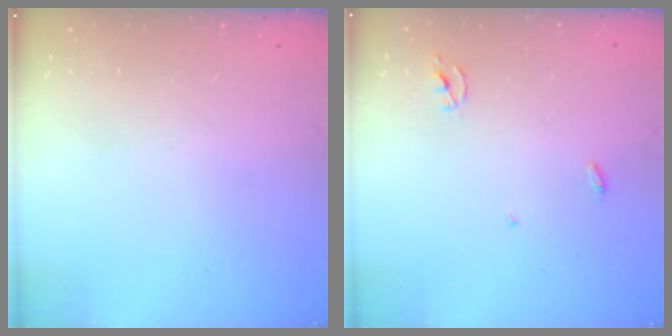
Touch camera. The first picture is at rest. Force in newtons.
{"total": 2.5, "press": 2.5, "slide": 0.1}